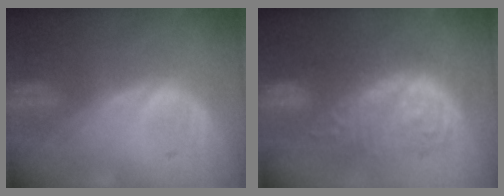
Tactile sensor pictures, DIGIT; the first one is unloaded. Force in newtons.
{"total": 10.7, "press": 10.6, "slide": 0.7}